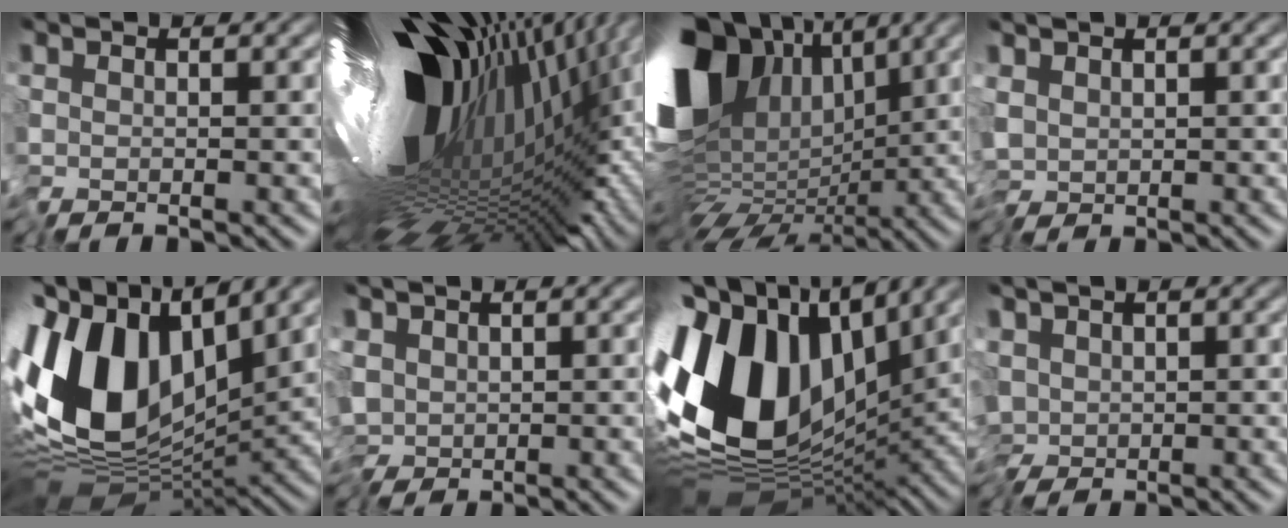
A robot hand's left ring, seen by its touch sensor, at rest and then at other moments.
{"total": 18.0, "force": [2.1, 7.3, 16.3], "torque": [-0.243, -0.038, 0.048]}
{"total": 12.8, "force": [1.0, 8.9, 9.2], "torque": [-0.195, 0.006, 0.033]}
{"total": 2.8, "force": [-0.2, 1.8, 2.2], "torque": [-0.046, 0.000, -0.006]}
{"total": 12.8, "force": [1.7, 7.1, 10.5], "torque": [-0.221, 0.001, 0.018]}
{"total": 4.6, "force": [-0.8, 3.3, 3.1], "torque": [-0.055, -0.015, -0.007]}
{"total": 15.4, "force": [1.9, 9.9, 11.6], "torque": [-0.249, 0.014, 0.029]}
{"total": 5.1, "force": [-0.6, 3.6, 3.6], "torque": [-0.057, -0.019, 0.001]}